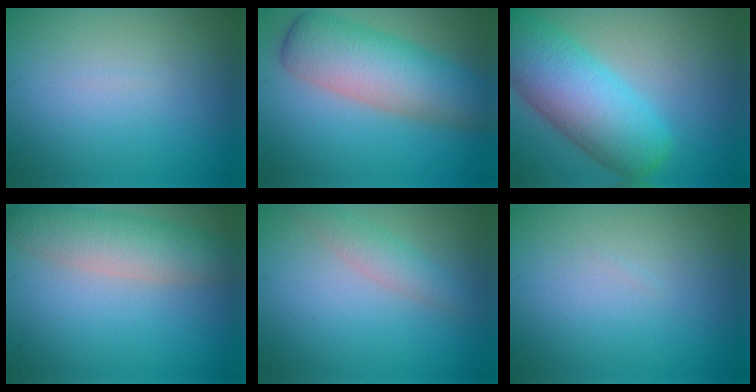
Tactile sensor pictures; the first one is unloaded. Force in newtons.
{"total": 7.5, "press": 7.5, "slide": 0.3}
{"total": 8.9, "press": 8.9, "slide": 0.4}
{"total": 4.9, "press": 4.9, "slide": 0.5}
{"total": 2.2, "press": 2.2, "slide": 0.1}
{"total": 0.0}